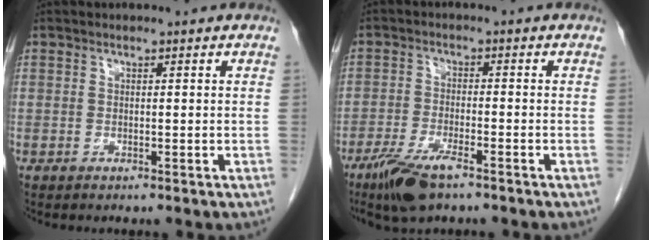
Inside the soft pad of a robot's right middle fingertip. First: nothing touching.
{"total": 7.4, "force": [-5.1, 1.5, 5.2], "torque": [-0.105, -0.015, -0.090]}